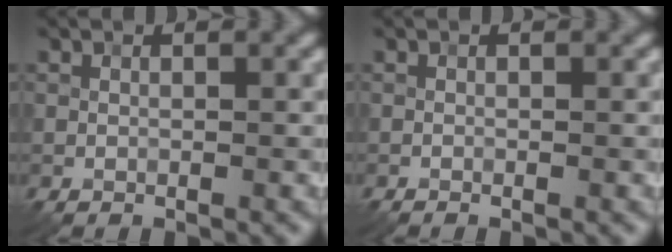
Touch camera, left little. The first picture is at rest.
{"total": 0.0}